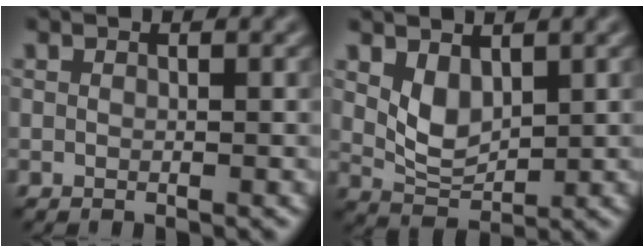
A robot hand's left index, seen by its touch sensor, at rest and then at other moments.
{"total": 3.0, "force": [1.2, 1.7, 2.1], "torque": [-0.047, -0.009, 0.024]}